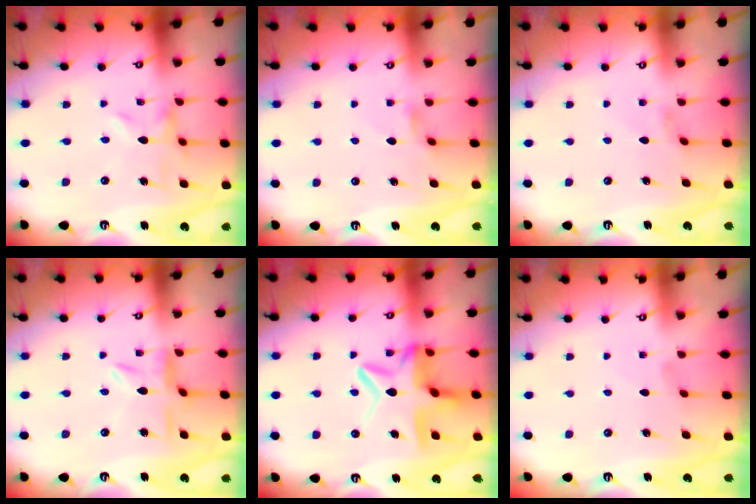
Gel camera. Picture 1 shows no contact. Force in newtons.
{"total": 2.2, "press": 2.1, "slide": 0.5}
{"total": 0.7, "press": 0.6, "slide": 0.4}
{"total": 4.7, "press": 4.7, "slide": 0.4}
{"total": 11.7, "press": 11.7, "slide": 1.3}
{"total": 0.0}